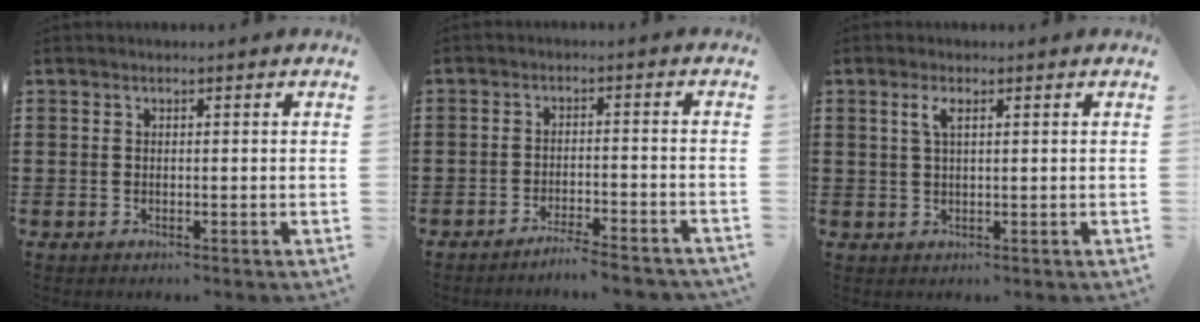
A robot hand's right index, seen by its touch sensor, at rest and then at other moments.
{"total": 3.6, "force": [-3.4, -0.2, 1.1], "torque": [-0.021, 0.000, -0.069]}
{"total": 2.2, "force": [0.9, 0.6, 1.9], "torque": [-0.039, 0.006, 0.014]}